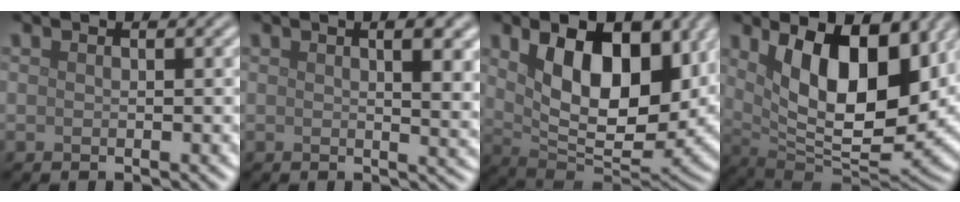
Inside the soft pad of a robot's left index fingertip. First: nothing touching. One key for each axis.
{"total": 5.4, "fx": 1.6, "fy": 2.0, "fz": 4.7, "tx": -0.034, "ty": 0.014, "tz": 0.016}
{"total": 12.6, "fx": 3.5, "fy": 6.9, "fz": 9.9, "tx": -0.143, "ty": -0.013, "tz": 0.060}
{"total": 12.3, "fx": 3.6, "fy": 5.7, "fz": 10.3, "tx": -0.151, "ty": -0.009, "tz": 0.061}